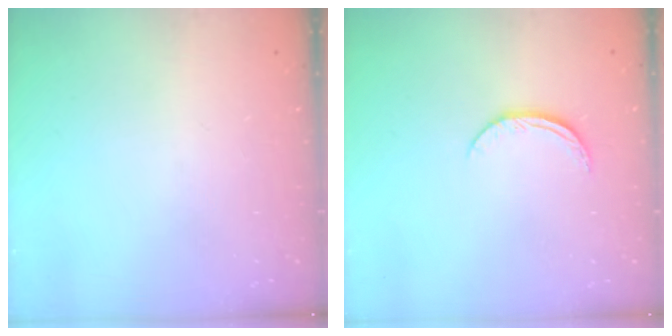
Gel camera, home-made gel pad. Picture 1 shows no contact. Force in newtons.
{"total": 6.2, "press": 6.1, "slide": 0.7}